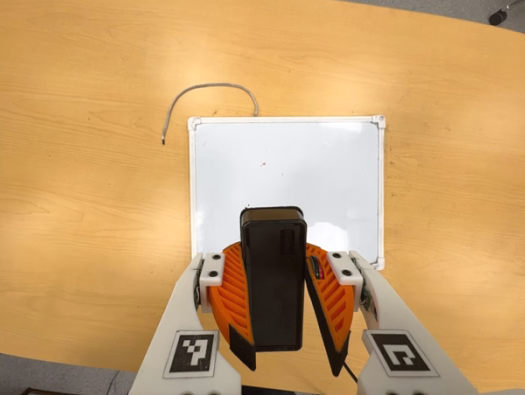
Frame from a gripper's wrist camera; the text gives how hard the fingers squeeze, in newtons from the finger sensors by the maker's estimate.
{"total": 9.6, "left": 9.5, "right": 9.7}